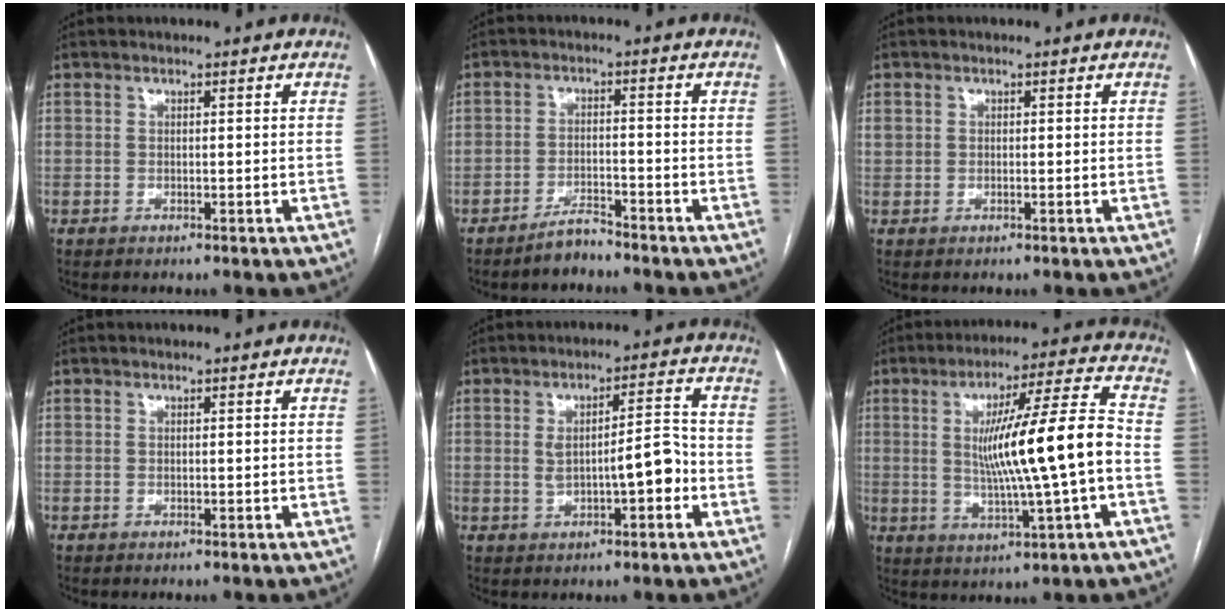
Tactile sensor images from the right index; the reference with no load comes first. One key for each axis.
{"total": 3.4, "fx": -3.2, "fy": 0.7, "fz": 1.1, "tx": -0.017, "ty": -0.003, "tz": -0.057}
{"total": 1.3, "fx": 0.2, "fy": 1.1, "fz": 0.7, "tx": -0.021, "ty": 0.011, "tz": 0.010}
{"total": 0.0}
{"total": 7.1, "fx": -1.2, "fy": 1.9, "fz": 6.8, "tx": -0.112, "ty": 0.022, "tz": -0.011}
{"total": 14.4, "fx": -0.7, "fy": -0.3, "fz": 14.4, "tx": -0.238, "ty": 0.005, "tz": -0.009}